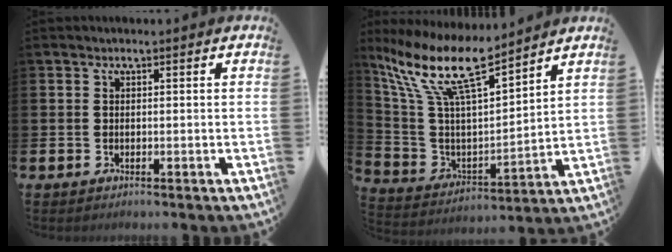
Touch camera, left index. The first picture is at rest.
{"total": 12.6, "force": [10.0, 2.8, 7.1], "torque": [-0.176, -0.057, 0.174]}